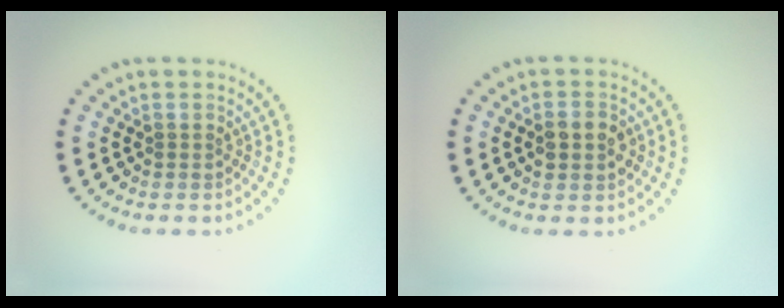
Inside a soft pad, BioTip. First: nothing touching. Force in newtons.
{"total": 3.0, "press": 3.0, "slide": 0.0}